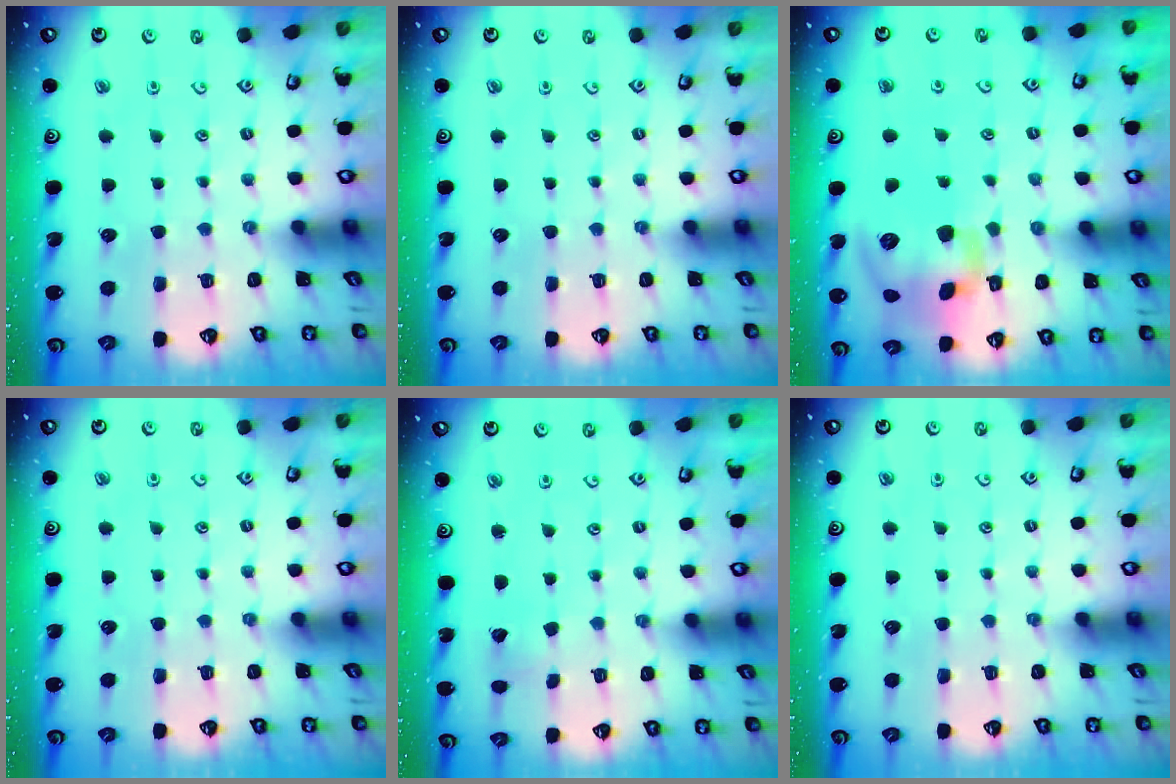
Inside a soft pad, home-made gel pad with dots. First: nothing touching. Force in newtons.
{"total": 0.0}
{"total": 15.4, "press": 15.2, "slide": 2.4}
{"total": 0.0}
{"total": 2.7, "press": 2.6, "slide": 0.4}
{"total": 0.0}